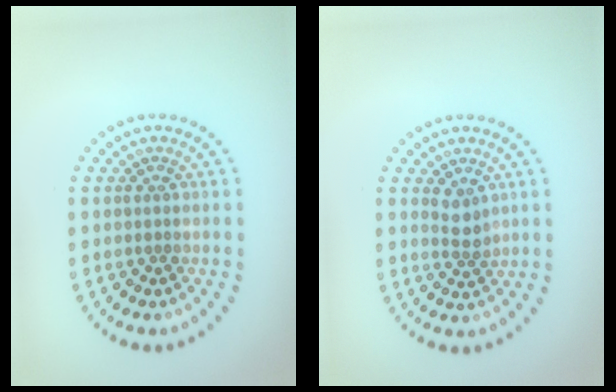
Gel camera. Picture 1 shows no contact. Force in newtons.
{"total": 1.8, "press": 1.4, "slide": 1.0}